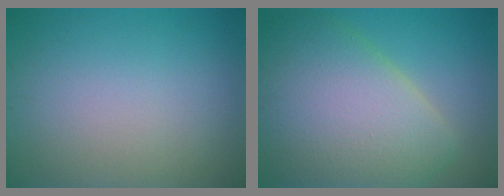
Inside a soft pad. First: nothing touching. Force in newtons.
{"total": 10.9, "press": 10.9, "slide": 0.8}